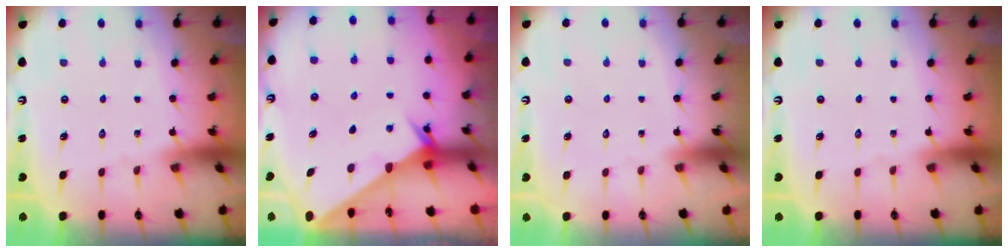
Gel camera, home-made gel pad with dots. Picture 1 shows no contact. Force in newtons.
{"total": 2.0, "press": 2.0, "slide": 0.1}
{"total": 1.8, "press": 1.7, "slide": 0.1}
{"total": 0.0}